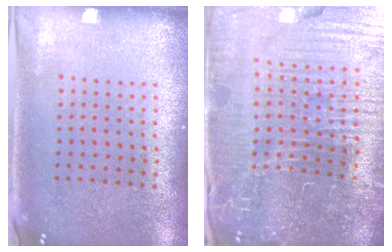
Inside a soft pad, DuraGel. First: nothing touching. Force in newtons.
{"total": 7.1, "press": 6.3, "slide": 3.3}